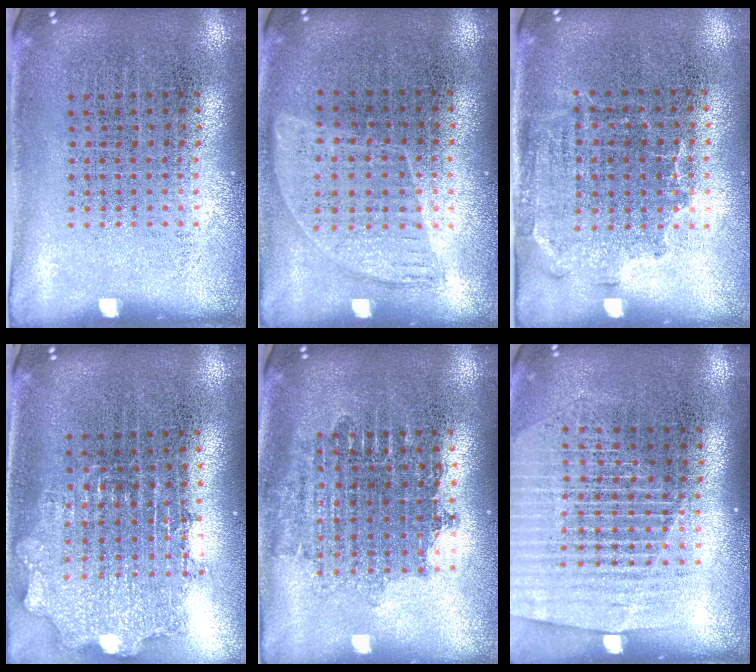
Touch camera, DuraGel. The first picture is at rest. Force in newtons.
{"total": 0.9, "press": 0.8, "slide": 0.5}
{"total": 1.5, "press": 1.1, "slide": 0.9}
{"total": 1.9, "press": 1.5, "slide": 1.1}
{"total": 1.6, "press": 1.3, "slide": 0.9}
{"total": 1.4, "press": 1.3, "slide": 0.5}